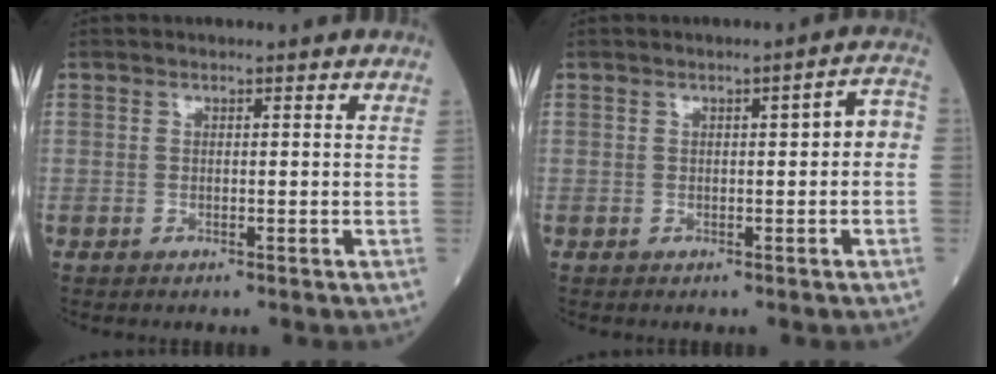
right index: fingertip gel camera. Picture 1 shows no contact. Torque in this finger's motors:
{"motor_torque": [0.53, 0.18, 0.14, 0.04]}